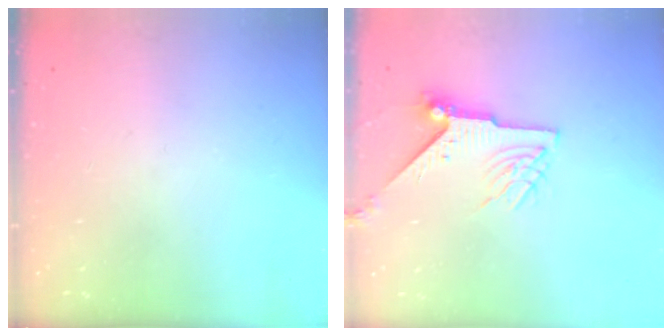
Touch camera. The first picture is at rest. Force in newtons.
{"total": 8.1, "press": 8.1, "slide": 0.5}